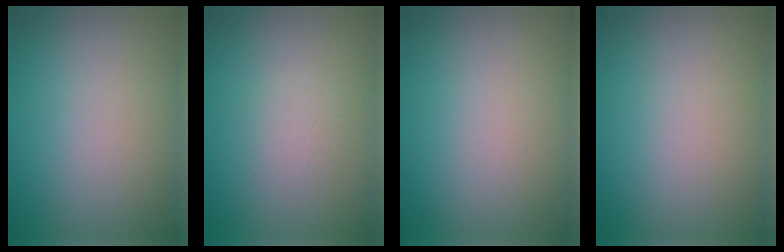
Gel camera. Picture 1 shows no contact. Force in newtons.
{"total": 1.2, "press": 1.2, "slide": 0.0}
{"total": 0.0}
{"total": 0.0}